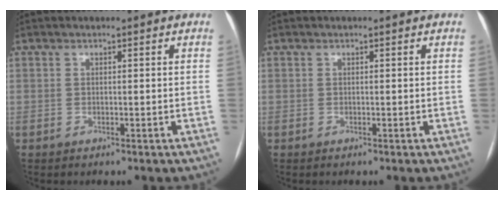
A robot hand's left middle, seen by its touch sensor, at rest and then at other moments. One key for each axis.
{"total": 0.0}